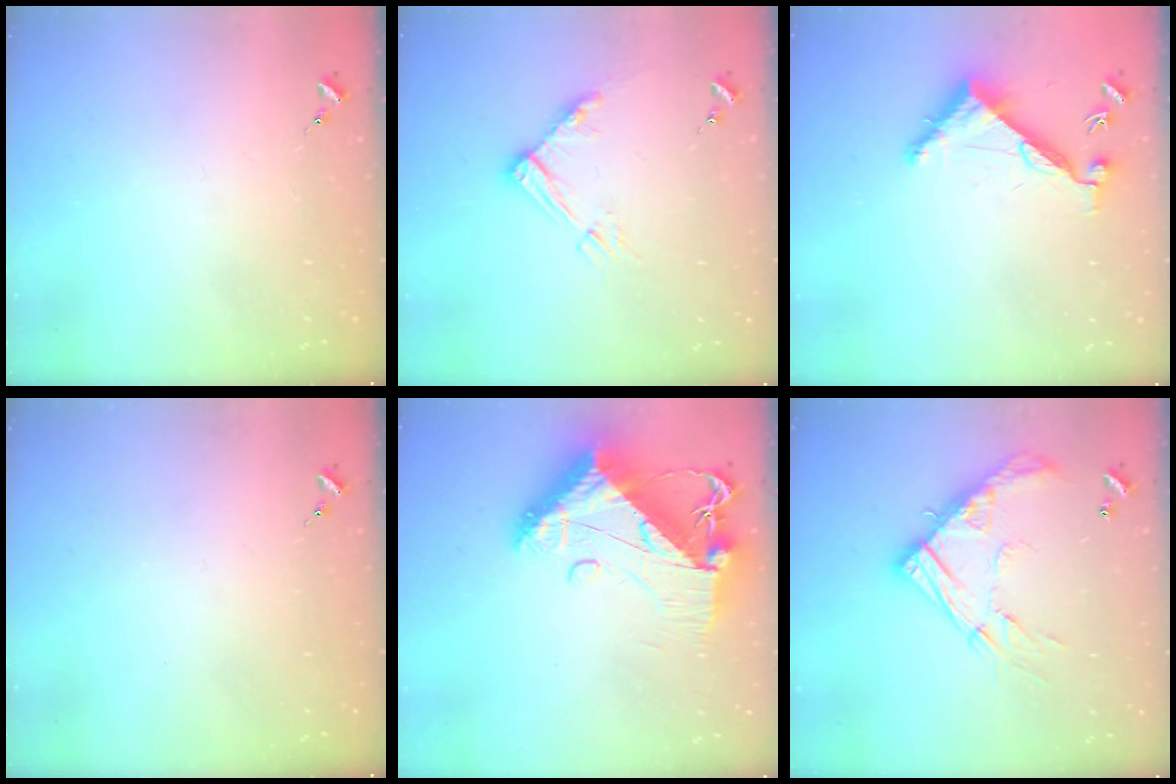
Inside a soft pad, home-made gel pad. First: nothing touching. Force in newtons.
{"total": 9.8, "press": 9.8, "slide": 1.0}
{"total": 6.9, "press": 6.9, "slide": 0.3}
{"total": 0.0}
{"total": 16.5, "press": 16.4, "slide": 1.8}
{"total": 18.0, "press": 17.9, "slide": 1.6}